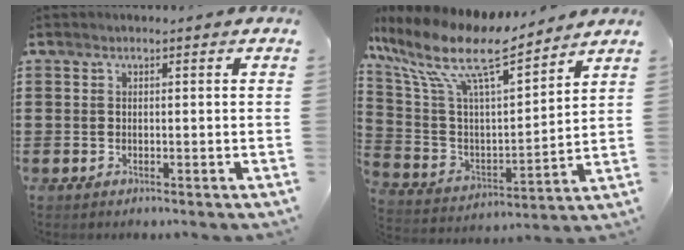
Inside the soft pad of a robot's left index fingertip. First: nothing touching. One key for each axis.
{"total": 13.1, "fx": 9.2, "fy": 3.1, "fz": 8.8, "tx": -0.208, "ty": -0.051, "tz": 0.154}